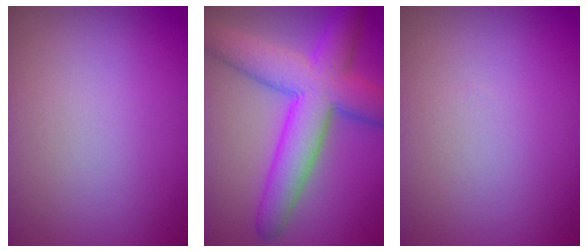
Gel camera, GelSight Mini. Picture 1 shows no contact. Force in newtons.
{"total": 9.1, "press": 9.1, "slide": 0.3}
{"total": 0.0}